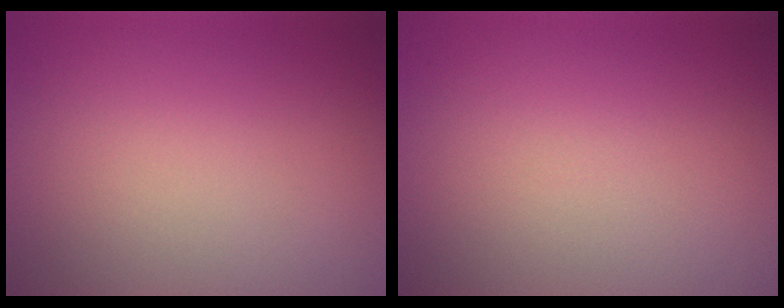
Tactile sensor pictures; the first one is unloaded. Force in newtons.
{"total": 0.0}